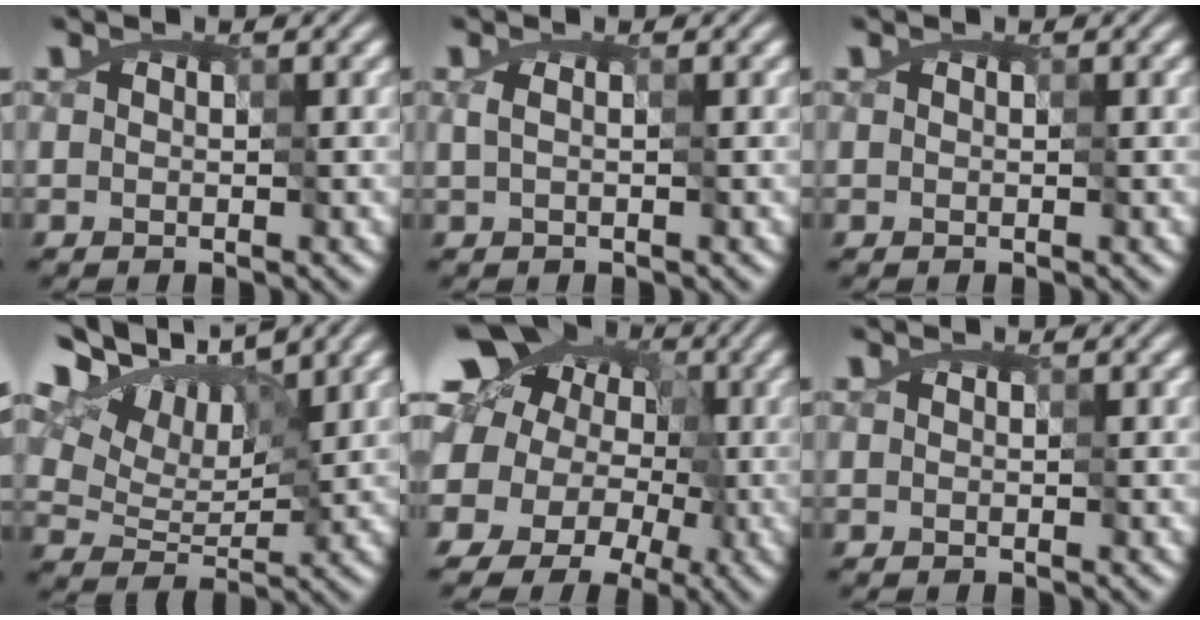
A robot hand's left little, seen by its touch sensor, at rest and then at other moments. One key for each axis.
{"total": 0.6, "fx": 0.0, "fy": 0.2, "fz": 0.5, "tx": -0.014, "ty": -0.002, "tz": 0.006}
{"total": 0.0}
{"total": 9.9, "fx": 6.0, "fy": 5.4, "fz": 5.7, "tx": -0.153, "ty": 0.035, "tz": 0.091}
{"total": 16.0, "fx": 1.1, "fy": 14.6, "fz": 6.4, "tx": -0.111, "ty": 0.029, "tz": -0.029}
{"total": 0.0}